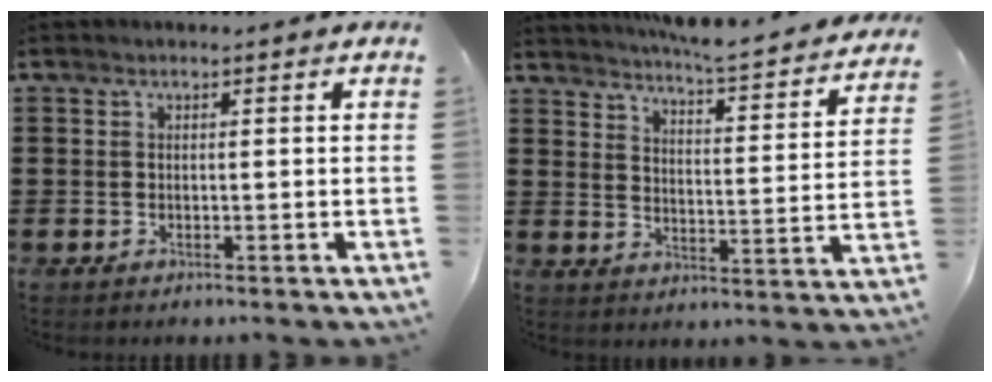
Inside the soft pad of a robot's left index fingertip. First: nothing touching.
{"total": 5.1, "force": [4.9, -0.6, 1.2], "torque": [-0.042, -0.045, 0.077]}